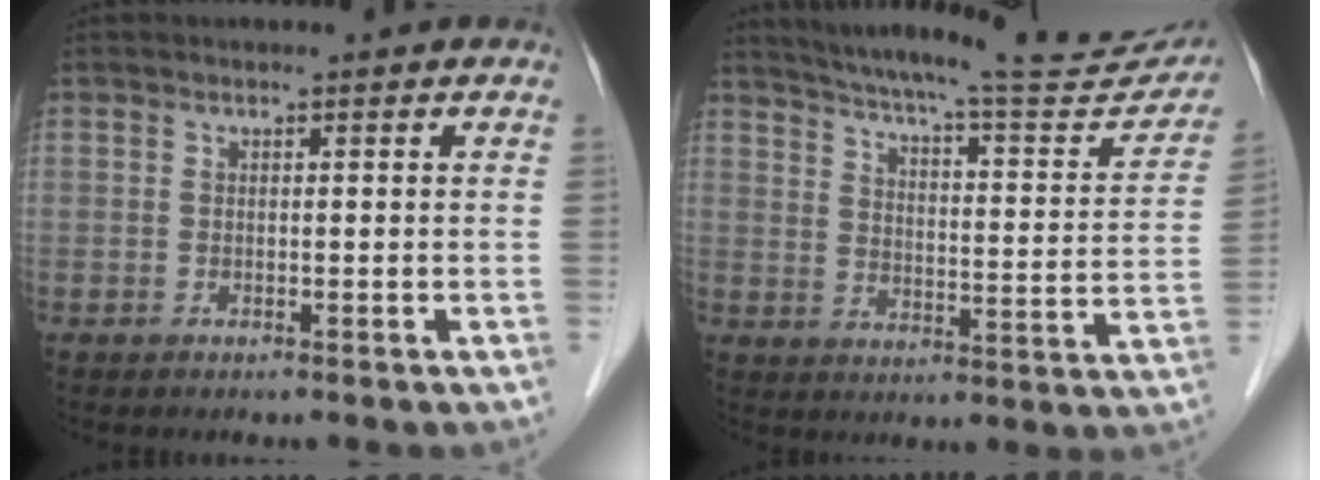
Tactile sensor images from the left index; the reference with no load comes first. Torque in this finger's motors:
{"motor_torque": [0.37, -0.38, 0.25, 0.04]}